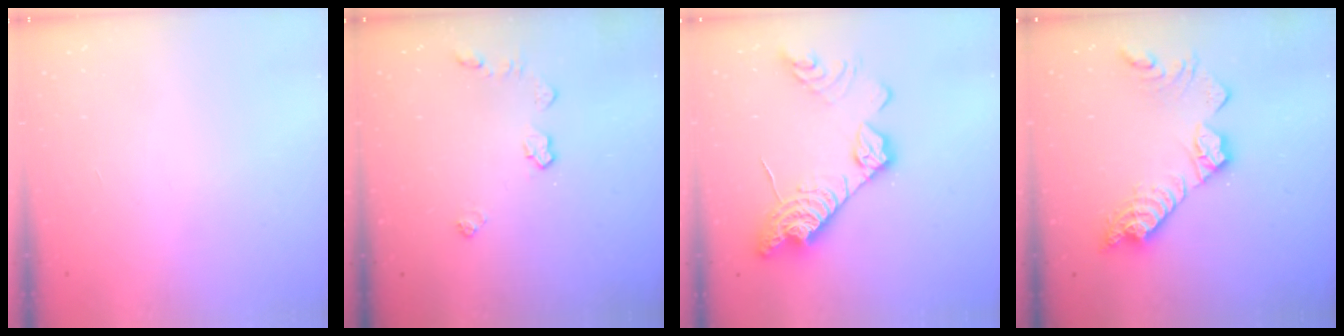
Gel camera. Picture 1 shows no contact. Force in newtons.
{"total": 5.8, "press": 5.8, "slide": 0.6}
{"total": 17.9, "press": 17.8, "slide": 1.5}
{"total": 15.8, "press": 15.7, "slide": 1.1}